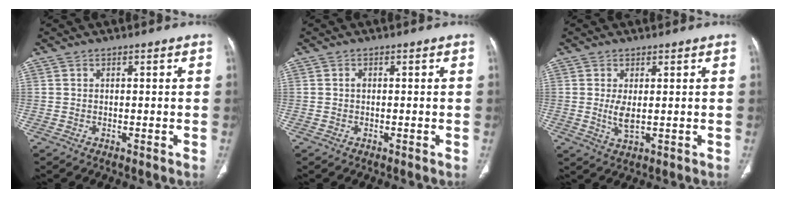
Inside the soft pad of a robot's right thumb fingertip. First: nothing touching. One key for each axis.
{"total": 0.5, "fx": 0.0, "fy": 0.4, "fz": 0.4, "tx": 0.000, "ty": 0.001, "tz": -0.004}
{"total": 3.4, "fx": 0.2, "fy": 1.3, "fz": 3.1, "tx": -0.068, "ty": -0.012, "tz": 0.012}